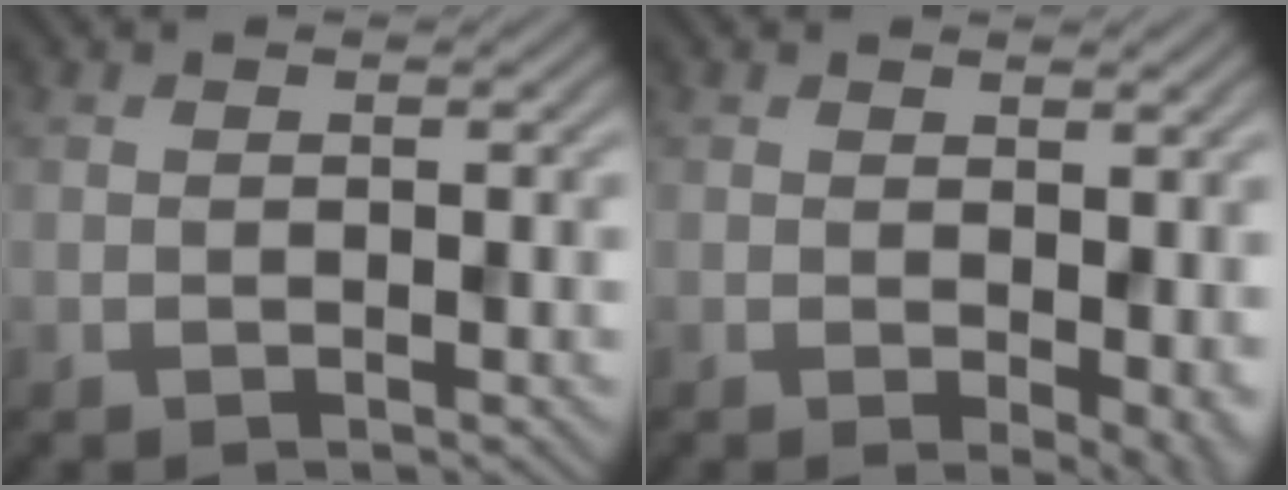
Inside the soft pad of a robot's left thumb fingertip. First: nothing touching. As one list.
[{"total": 4.2, "force": [-0.1, 2.2, 3.6], "torque": [-0.044, -0.011, 0.006]}]